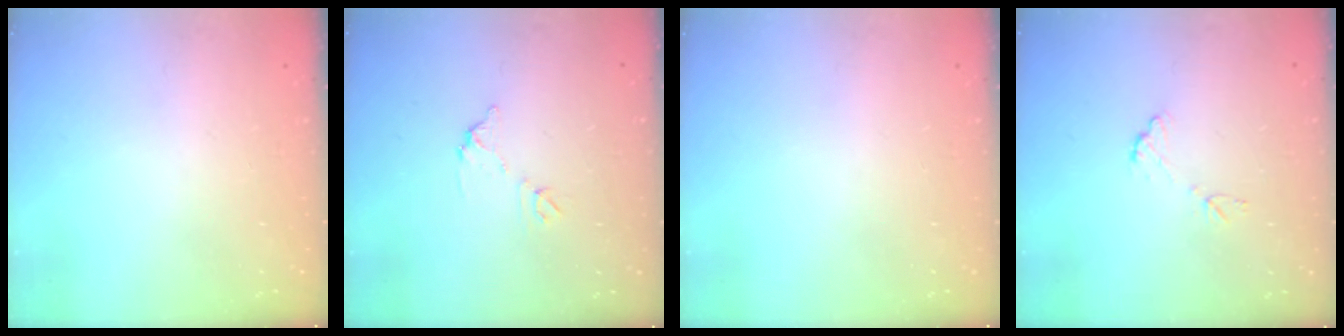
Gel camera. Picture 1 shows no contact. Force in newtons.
{"total": 6.5, "press": 6.5, "slide": 0.4}
{"total": 0.0}
{"total": 6.8, "press": 6.8, "slide": 0.4}